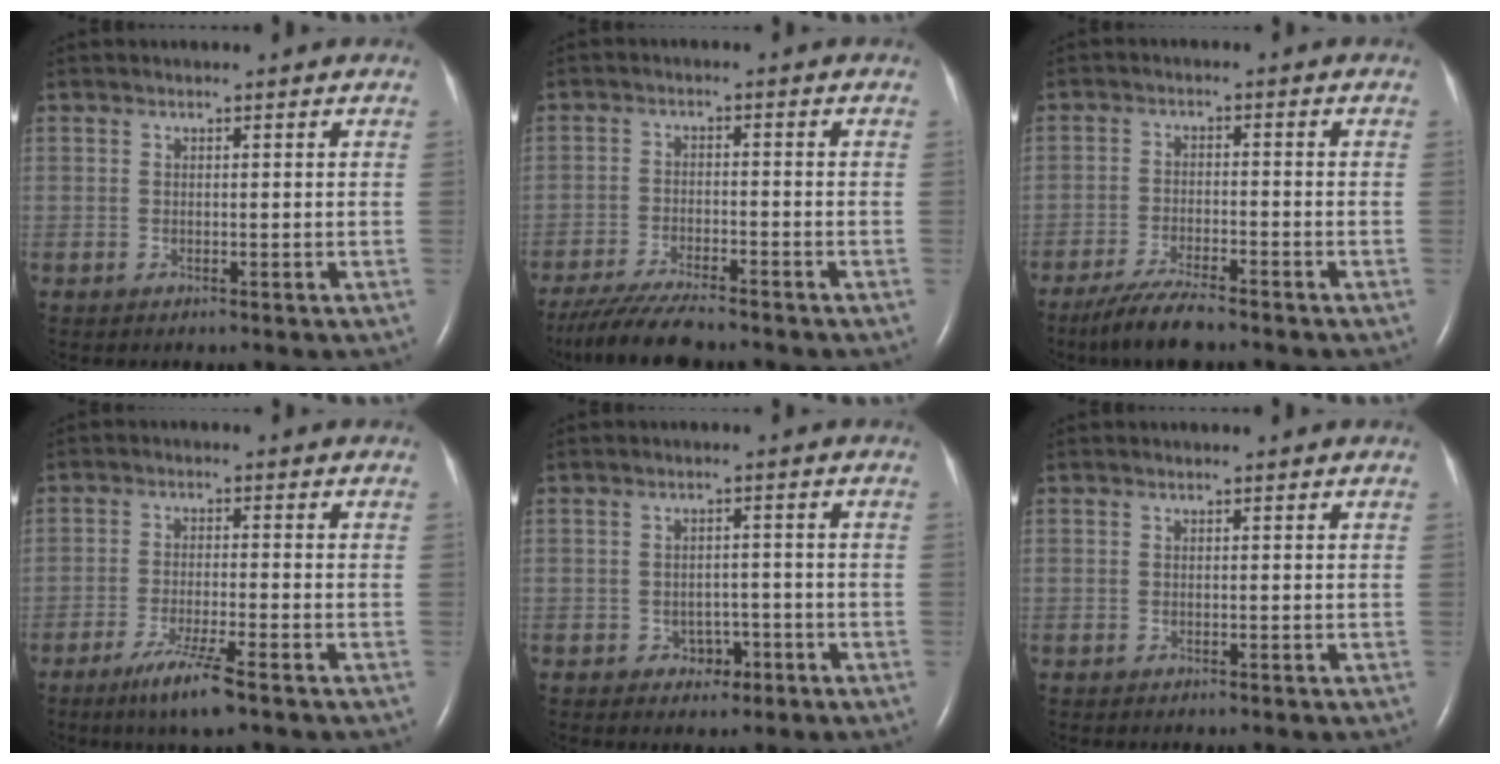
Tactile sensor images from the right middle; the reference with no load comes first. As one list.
[{"total": 8.9, "force": [-7.7, 0.8, 4.4], "torque": [-0.079, -0.026, -0.129]}, {"total": 6.7, "force": [-5.3, 0.6, 3.9], "torque": [-0.078, -0.020, -0.097]}, {"total": 6.4, "force": [-4.1, -0.1, 4.9], "torque": [-0.098, -0.017, -0.076]}, {"total": 3.0, "force": [-1.5, 2.2, 1.4], "torque": [-0.013, 0.009, -0.016]}, {"total": 0.0}]